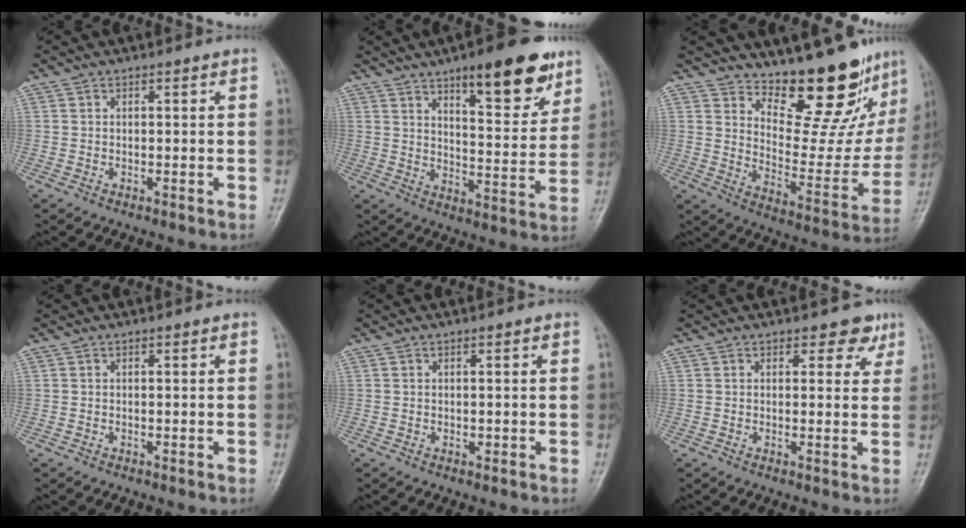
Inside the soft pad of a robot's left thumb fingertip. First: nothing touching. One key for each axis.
{"total": 16.1, "fx": 9.9, "fy": 5.2, "fz": 11.6, "tx": -0.122, "ty": -0.052, "tz": 0.144}
{"total": 18.3, "fx": 15.1, "fy": 6.0, "fz": 8.4, "tx": -0.058, "ty": -0.130, "tz": 0.212}
{"total": 0.0}
{"total": 0.5, "fx": 0.1, "fy": 0.4, "fz": 0.4, "tx": 0.000, "ty": 0.000, "tz": 0.002}
{"total": 3.4, "fx": 2.3, "fy": 2.1, "fz": 1.3, "tx": 0.013, "ty": -0.011, "tz": 0.025}